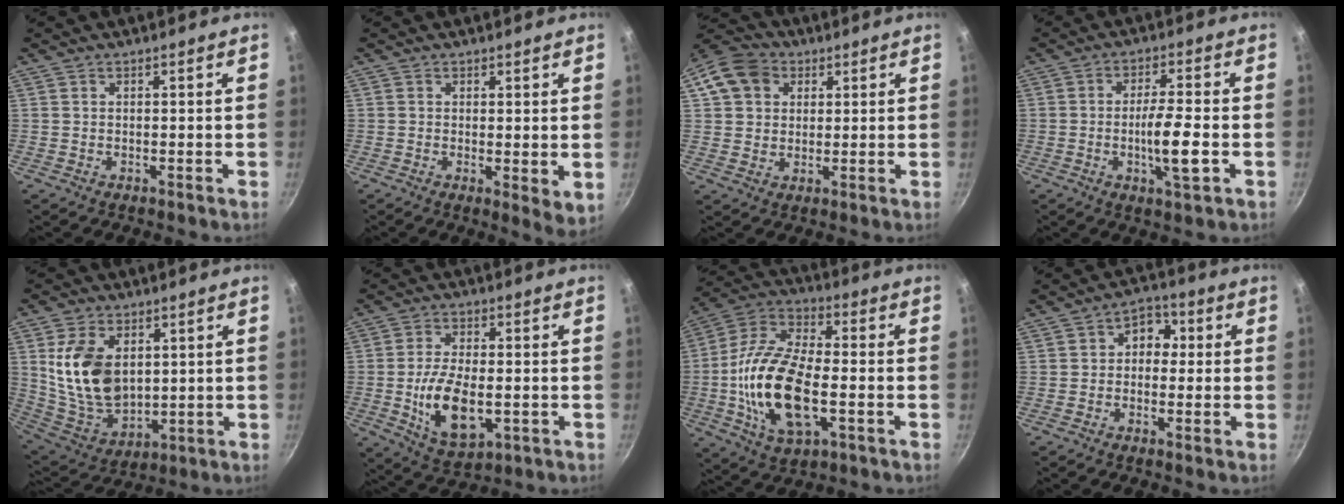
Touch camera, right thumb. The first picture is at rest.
{"total": 4.4, "force": [0.5, 1.7, 4.1], "torque": [-0.056, -0.017, 0.007]}
{"total": 10.3, "force": [3.5, 8.4, 4.7], "torque": [-0.062, 0.011, 0.050]}
{"total": 8.1, "force": [-2.0, 1.4, 7.7], "torque": [-0.138, 0.010, -0.036]}
{"total": 15.0, "force": [3.2, 9.8, 10.9], "torque": [-0.185, -0.033, 0.078]}
{"total": 12.3, "force": [-2.0, 6.3, 10.3], "torque": [-0.187, -0.001, -0.027]}
{"total": 19.7, "force": [-3.4, 9.4, 17.0], "torque": [-0.326, 0.021, -0.075]}
{"total": 5.9, "force": [0.6, 4.6, 3.6], "torque": [-0.015, 0.009, -0.004]}